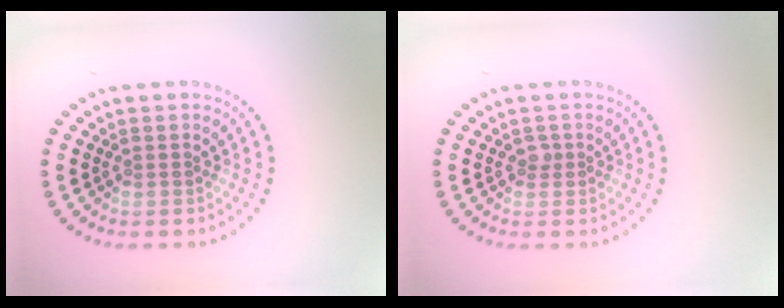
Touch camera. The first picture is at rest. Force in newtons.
{"total": 0.8, "press": 0.5, "slide": 0.6}